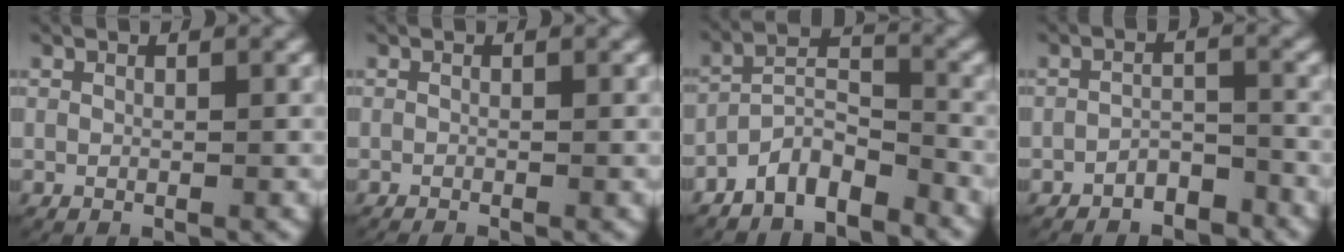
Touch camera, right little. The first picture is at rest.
{"total": 1.0, "force": [-1.0, 0.1, 0.2], "torque": [-0.004, -0.004, -0.015]}
{"total": 7.6, "force": [-5.7, 3.9, 3.1], "torque": [-0.047, -0.014, -0.102]}
{"total": 2.9, "force": [-2.6, 1.0, 0.7], "torque": [-0.004, -0.001, -0.052]}